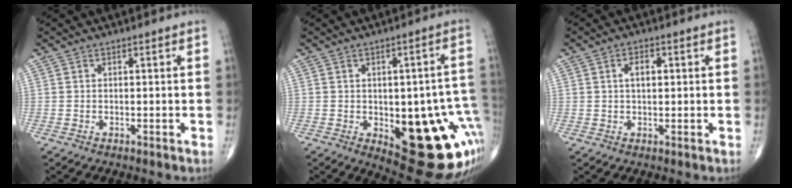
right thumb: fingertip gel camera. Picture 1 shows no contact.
{"total": 20.9, "force": [-5.0, 8.2, 18.5], "torque": [-0.176, 0.014, -0.033]}
{"total": 3.4, "force": [0.8, 1.9, 2.8], "torque": [-0.045, 0.004, 0.012]}